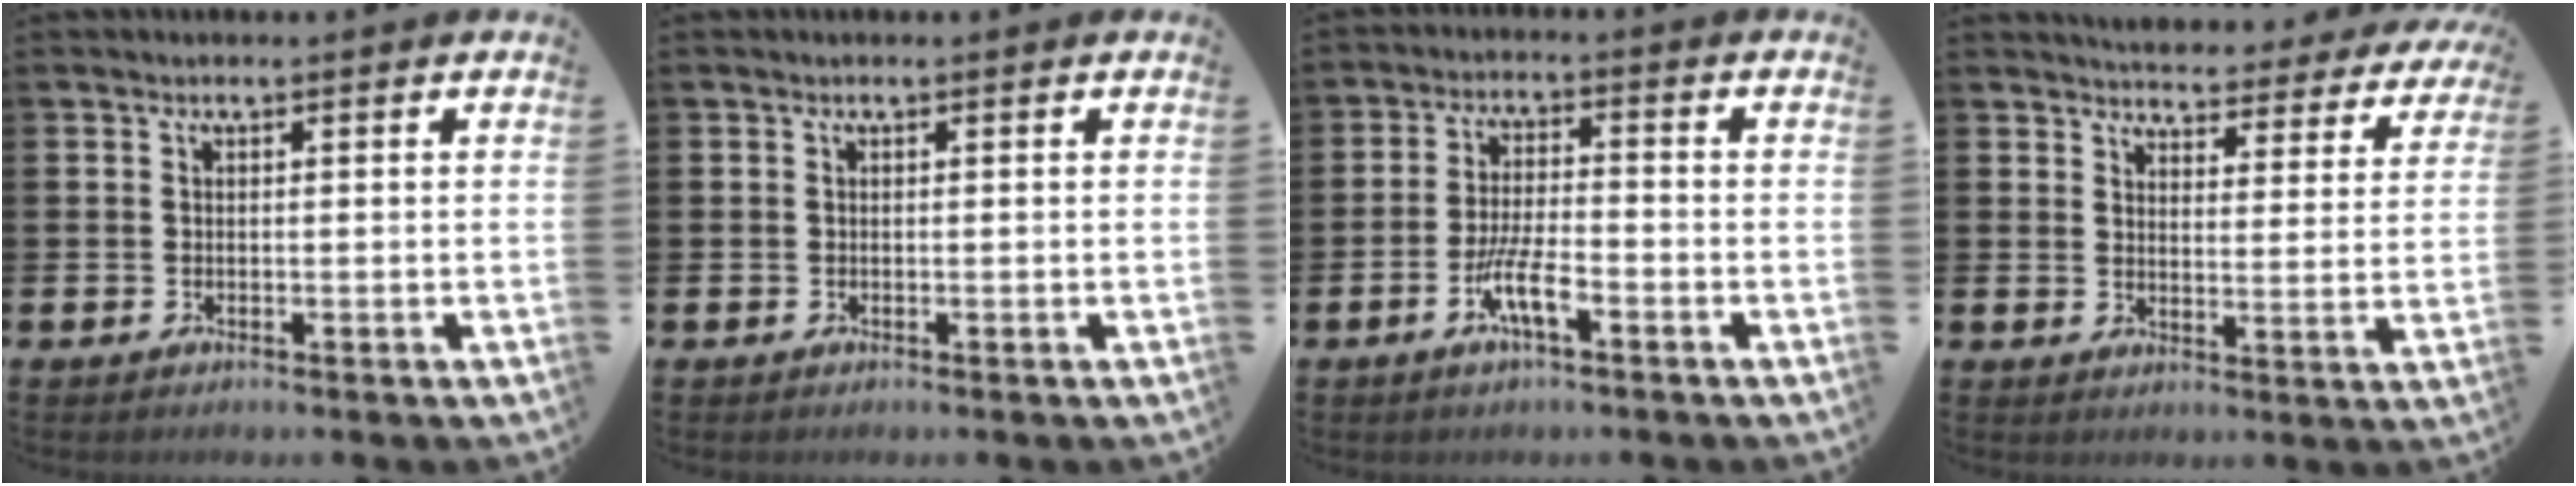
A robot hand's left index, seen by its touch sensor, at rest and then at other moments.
{"total": 0.0}
{"total": 5.6, "force": [-2.6, 1.3, 4.8], "torque": [-0.102, -0.001, -0.049]}
{"total": 4.4, "force": [4.3, 0.7, 0.3], "torque": [-0.016, -0.041, 0.070]}